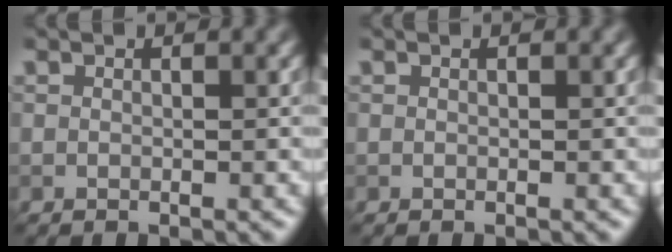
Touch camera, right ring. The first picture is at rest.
{"total": 0.0}